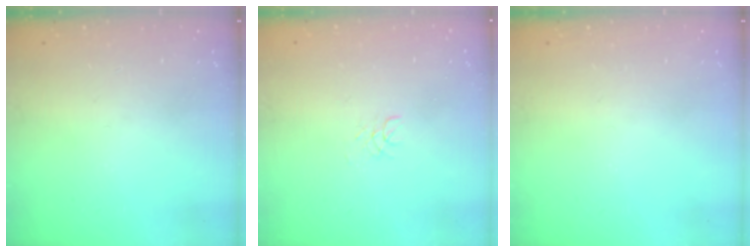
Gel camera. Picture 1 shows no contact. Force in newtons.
{"total": 1.7, "press": 1.7, "slide": 0.2}
{"total": 0.0}